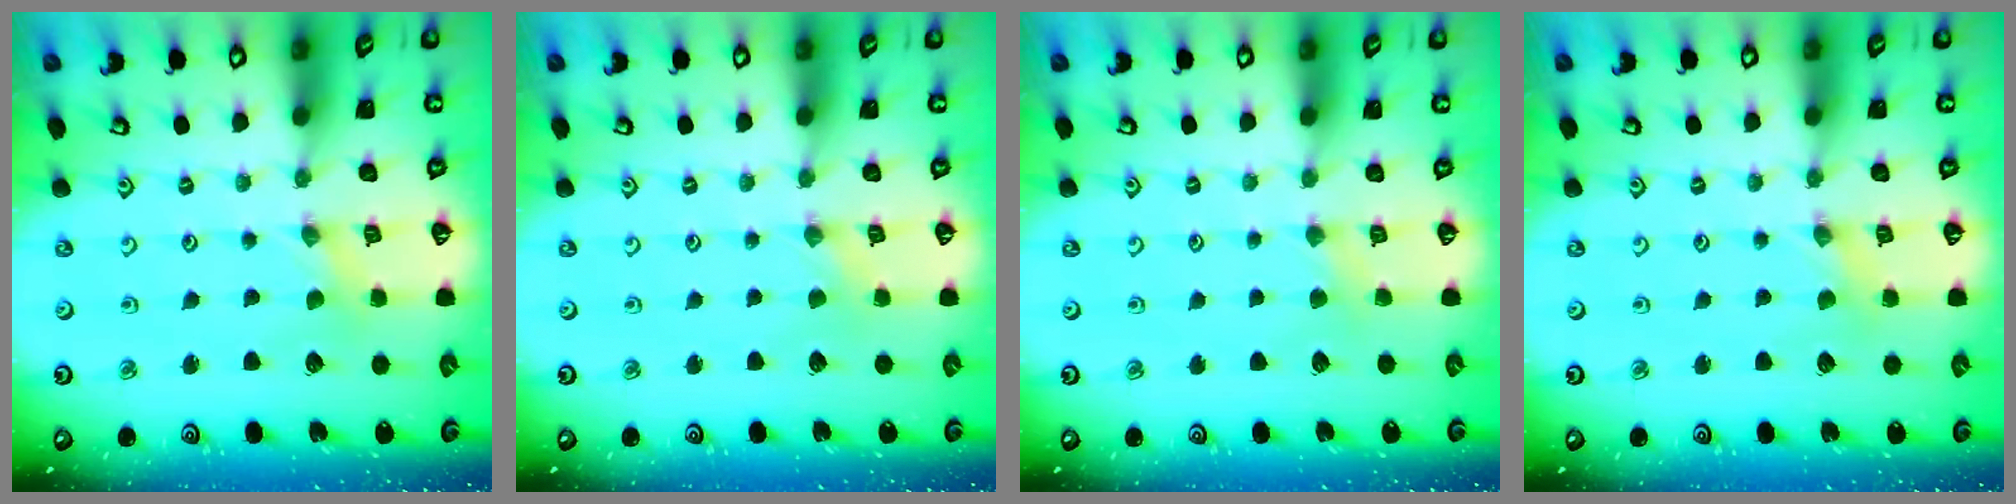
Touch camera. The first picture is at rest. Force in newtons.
{"total": 0.5, "press": 0.5, "slide": 0.1}
{"total": 2.7, "press": 2.7, "slide": 0.5}
{"total": 1.4, "press": 1.3, "slide": 0.2}